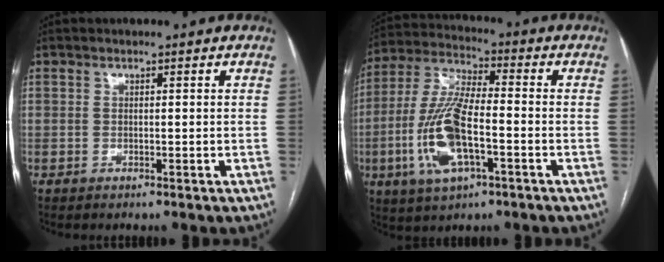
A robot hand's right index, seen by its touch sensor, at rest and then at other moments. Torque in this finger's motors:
{"motor_torque": [2.14, 0.00, 1.05, 0.21]}